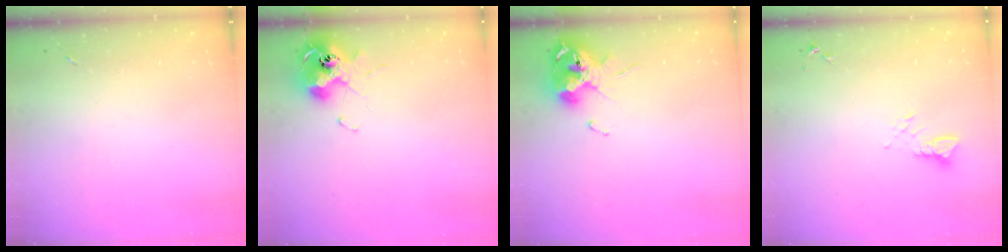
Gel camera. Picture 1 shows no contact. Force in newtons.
{"total": 11.2, "press": 11.2, "slide": 0.8}
{"total": 11.2, "press": 11.2, "slide": 1.3}
{"total": 4.0, "press": 4.0, "slide": 0.1}